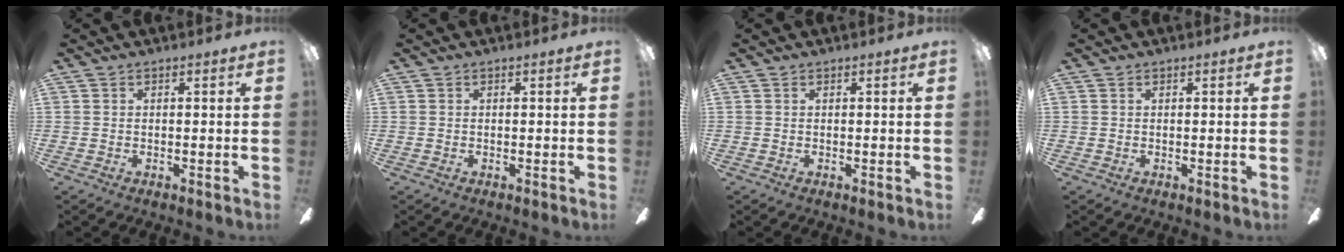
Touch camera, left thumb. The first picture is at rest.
{"total": 0.0}
{"total": 0.0}
{"total": 0.0}